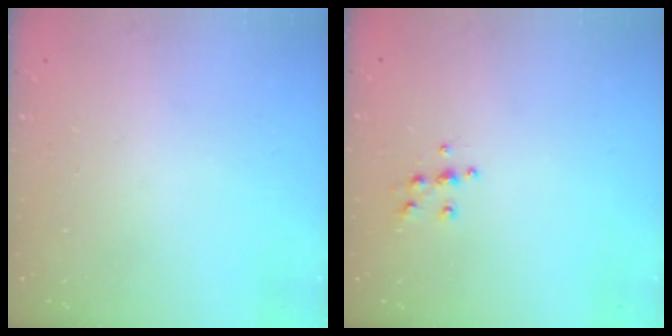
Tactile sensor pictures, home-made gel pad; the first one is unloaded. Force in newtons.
{"total": 5.7, "press": 5.7, "slide": 0.6}